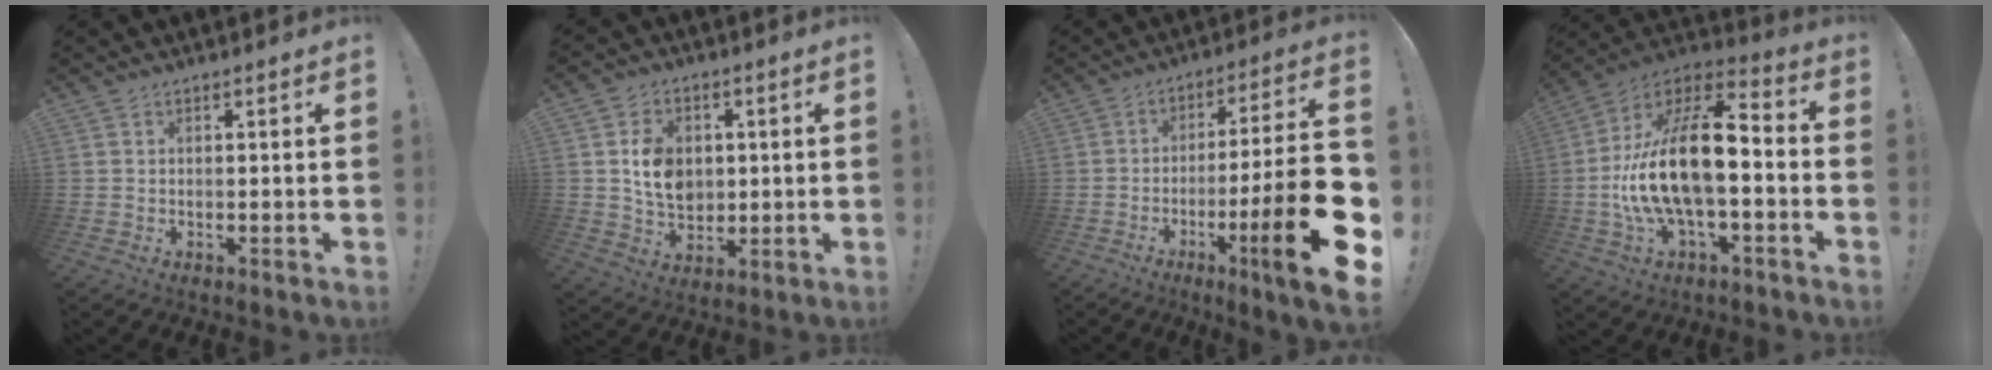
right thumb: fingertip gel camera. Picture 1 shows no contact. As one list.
[{"total": 10.8, "force": [1.0, 9.1, 5.7], "torque": [-0.081, 0.006, 0.028]}, {"total": 23.1, "force": [-7.4, 2.8, 21.7], "torque": [-0.339, 0.025, -0.118]}, {"total": 21.1, "force": [-2.9, 9.3, 18.7], "torque": [-0.334, 0.012, -0.046]}]